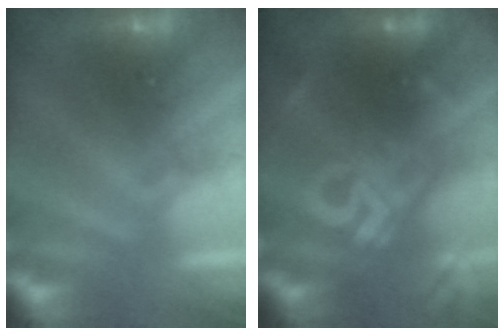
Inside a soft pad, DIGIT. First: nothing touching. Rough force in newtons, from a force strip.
{"total": 2.5}